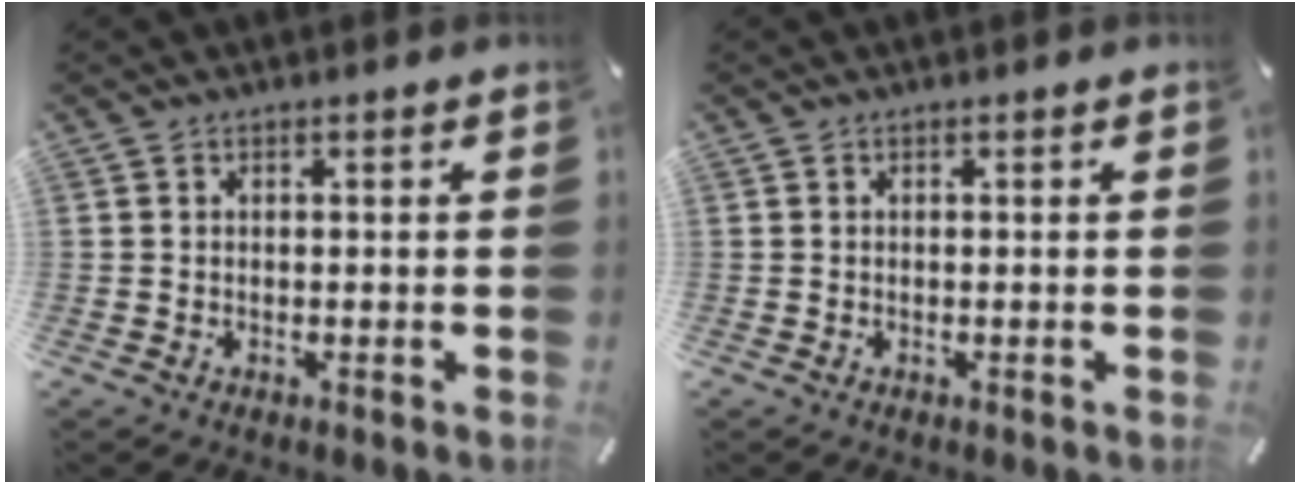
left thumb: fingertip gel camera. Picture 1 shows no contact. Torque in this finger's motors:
{"motor_torque": [-0.04, -0.03, 0.00, 0.00, 0.00]}